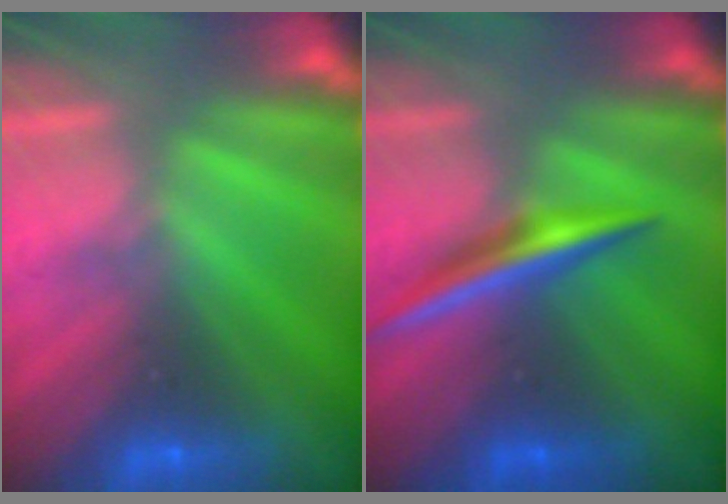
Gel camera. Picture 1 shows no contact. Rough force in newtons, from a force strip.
{"total": 1.9}